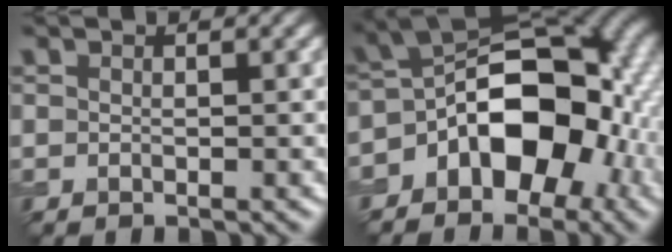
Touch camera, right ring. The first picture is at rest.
{"total": 12.4, "force": [-3.9, 7.9, 8.7], "torque": [-0.103, 0.011, -0.074]}